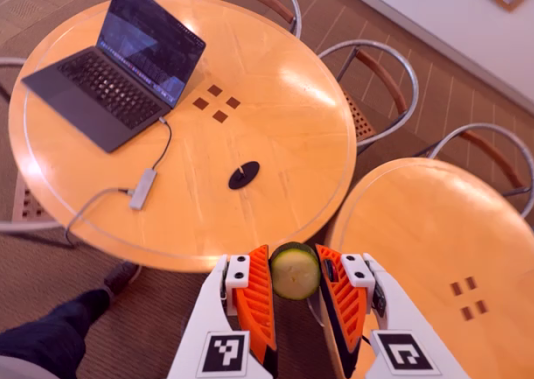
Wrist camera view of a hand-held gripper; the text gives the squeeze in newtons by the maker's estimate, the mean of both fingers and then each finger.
{"total": 8.1, "left": 7.9, "right": 8.2}